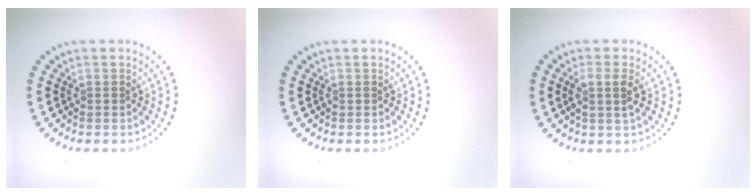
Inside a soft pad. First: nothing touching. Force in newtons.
{"total": 0.0}
{"total": 2.1, "press": 1.8, "slide": 1.1}